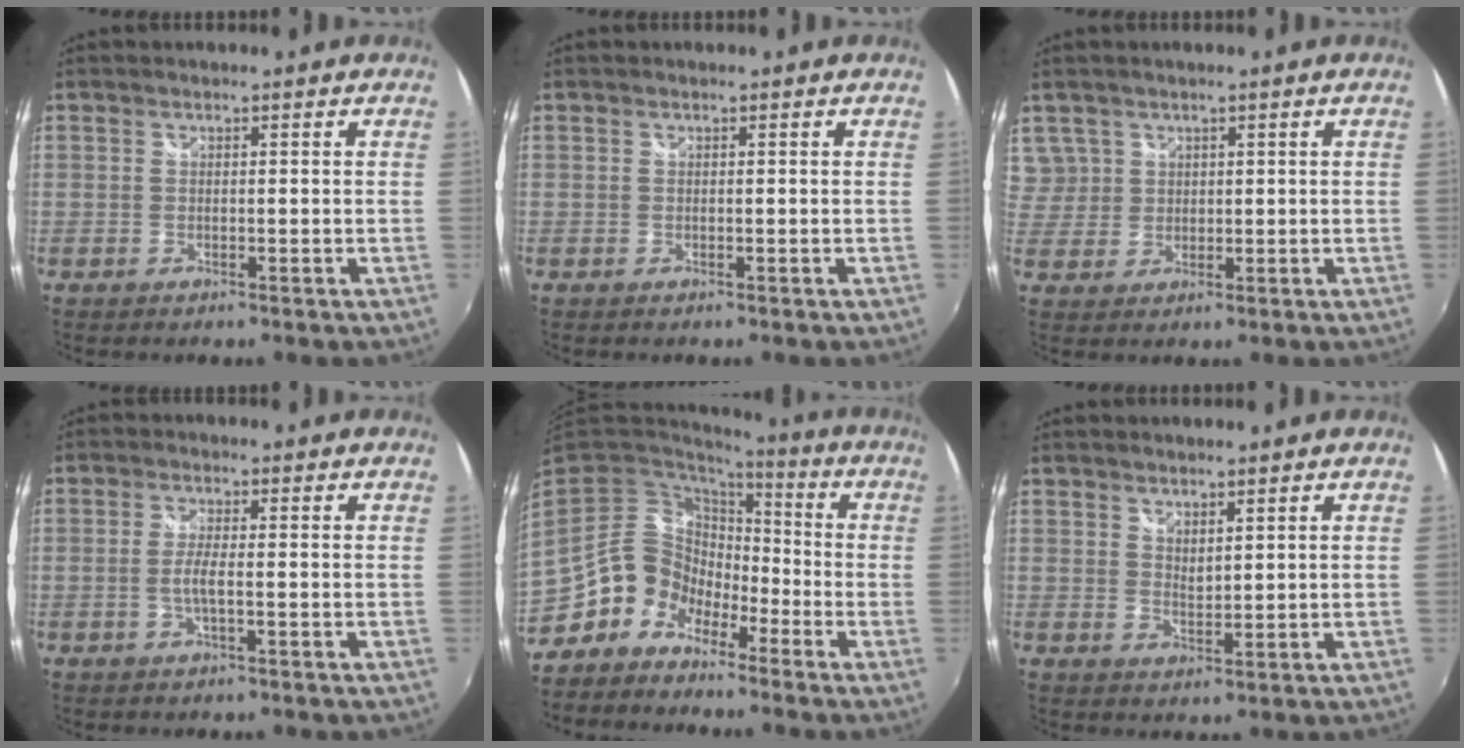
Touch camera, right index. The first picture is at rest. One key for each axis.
{"total": 0.0}
{"total": 5.3, "fx": 2.6, "fy": 4.6, "fz": 0.3, "tx": 0.006, "ty": 0.010, "tz": 0.057}
{"total": 2.7, "fx": -0.8, "fy": 0.1, "fz": 2.6, "tx": -0.052, "ty": -0.002, "tz": -0.017}
{"total": 11.2, "fx": -7.0, "fy": 8.2, "fz": 2.9, "tx": -0.062, "ty": 0.032, "tz": -0.134}
{"total": 2.5, "fx": 1.9, "fy": 0.9, "fz": 1.2, "tx": -0.018, "ty": -0.003, "tz": 0.034}